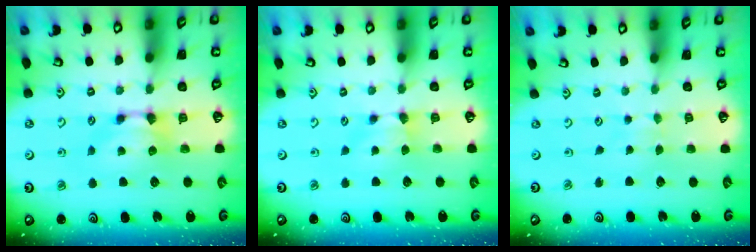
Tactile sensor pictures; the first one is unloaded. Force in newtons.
{"total": 1.2, "press": 1.1, "slide": 0.4}
{"total": 3.6, "press": 3.6, "slide": 0.1}